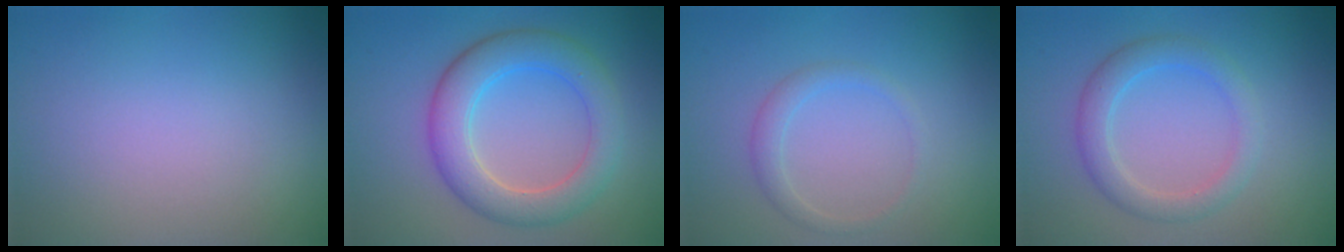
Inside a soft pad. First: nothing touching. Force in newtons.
{"total": 5.7, "press": 5.7, "slide": 0.1}
{"total": 1.6, "press": 1.6, "slide": 0.0}
{"total": 3.1, "press": 3.1, "slide": 0.2}